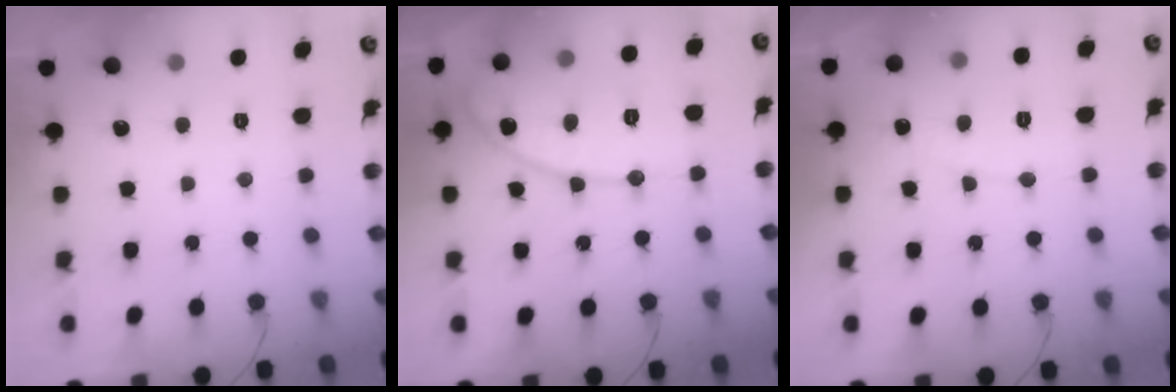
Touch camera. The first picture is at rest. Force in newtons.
{"total": 11.4, "press": 11.3, "slide": 0.9}
{"total": 5.2, "press": 5.2, "slide": 0.4}